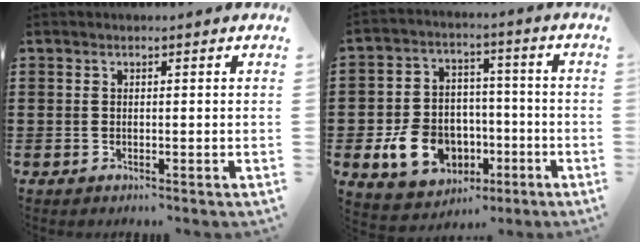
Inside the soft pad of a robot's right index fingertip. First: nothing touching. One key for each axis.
{"total": 10.5, "fx": -3.4, "fy": 8.2, "fz": 5.6, "tx": -0.138, "ty": 0.016, "tz": -0.060}